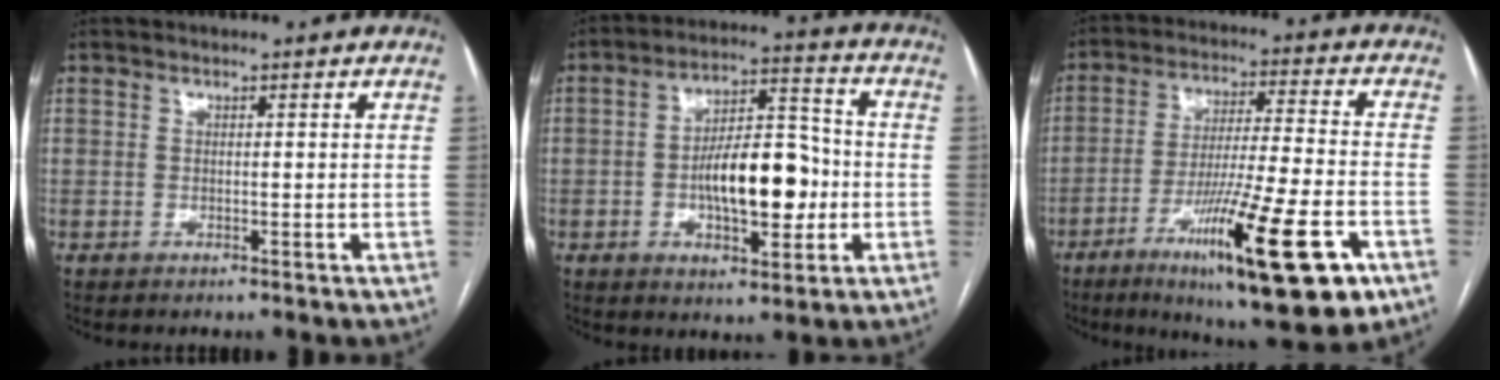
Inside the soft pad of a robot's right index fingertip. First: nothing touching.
{"total": 12.3, "force": [-2.0, 4.8, 11.2], "torque": [-0.188, 0.020, -0.028]}
{"total": 20.3, "force": [-9.5, 1.7, 17.8], "torque": [-0.266, -0.033, -0.148]}